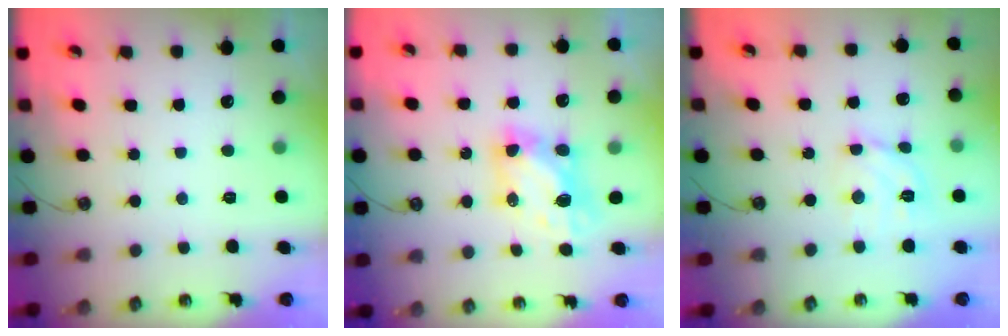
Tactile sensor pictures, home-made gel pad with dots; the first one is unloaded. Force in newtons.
{"total": 6.7, "press": 6.7, "slide": 0.4}
{"total": 9.4, "press": 9.4, "slide": 1.0}